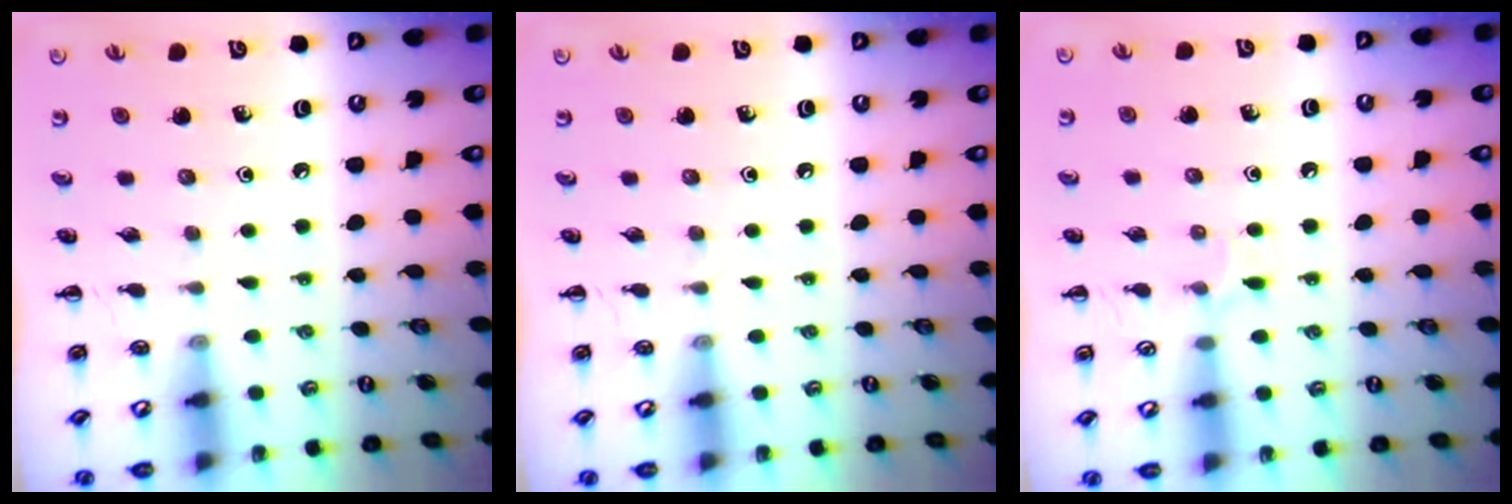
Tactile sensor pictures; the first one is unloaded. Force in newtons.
{"total": 0.0}
{"total": 5.2, "press": 4.9, "slide": 1.8}